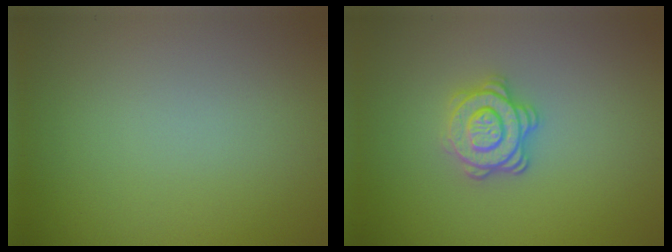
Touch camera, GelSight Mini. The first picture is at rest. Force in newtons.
{"total": 3.3, "press": 2.9, "slide": 1.5}